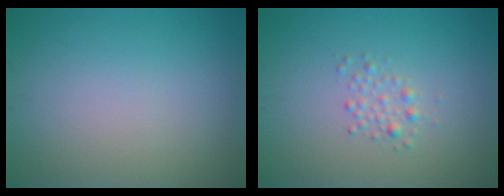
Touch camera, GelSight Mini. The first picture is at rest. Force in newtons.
{"total": 1.3, "press": 1.3, "slide": 0.0}